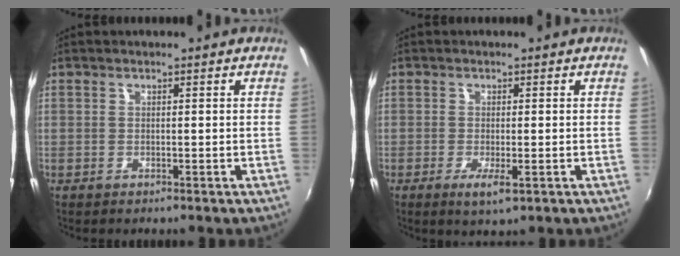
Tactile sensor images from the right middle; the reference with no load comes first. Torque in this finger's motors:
{"motor_torque": [-0.24, -0.64, 0.02, 0.01]}